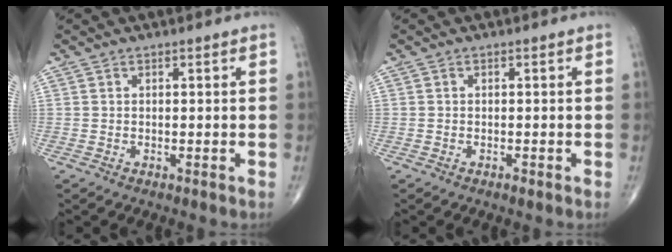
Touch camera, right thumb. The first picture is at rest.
{"total": 0.7, "force": [-0.4, 0.3, 0.5], "torque": [-0.009, -0.001, -0.009]}